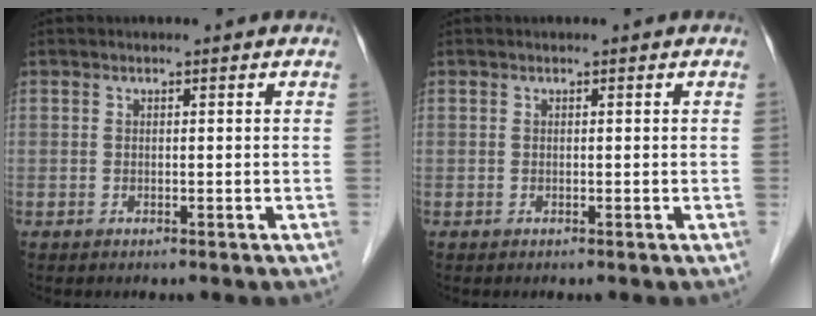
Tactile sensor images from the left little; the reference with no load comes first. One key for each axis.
{"total": 0.0}